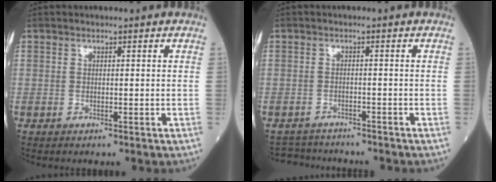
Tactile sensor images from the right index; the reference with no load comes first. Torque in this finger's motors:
{"motor_torque": [-0.53, 0.10, -0.12, -0.05]}